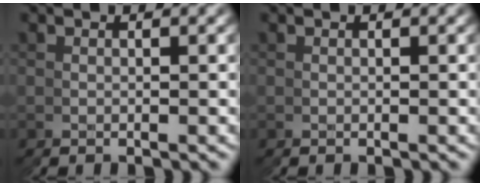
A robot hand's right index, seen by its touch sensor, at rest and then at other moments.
{"total": 0.0}